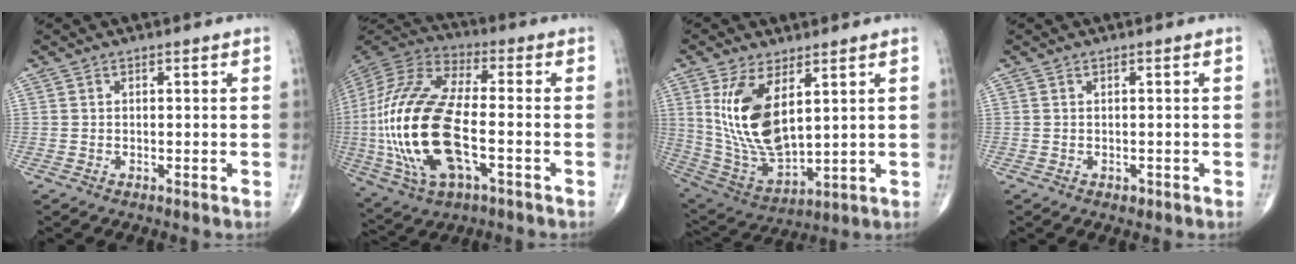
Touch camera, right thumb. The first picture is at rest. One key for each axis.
{"total": 26.0, "fx": -4.4, "fy": 11.4, "fz": 22.9, "tx": -0.526, "ty": 0.007, "tz": -0.074}
{"total": 15.4, "fx": 4.8, "fy": 7.3, "fz": 12.7, "tx": -0.241, "ty": -0.026, "tz": 0.115}
{"total": 0.6, "fx": -0.2, "fy": 0.4, "fz": 0.4, "tx": -0.006, "ty": -0.001, "tz": 0.000}